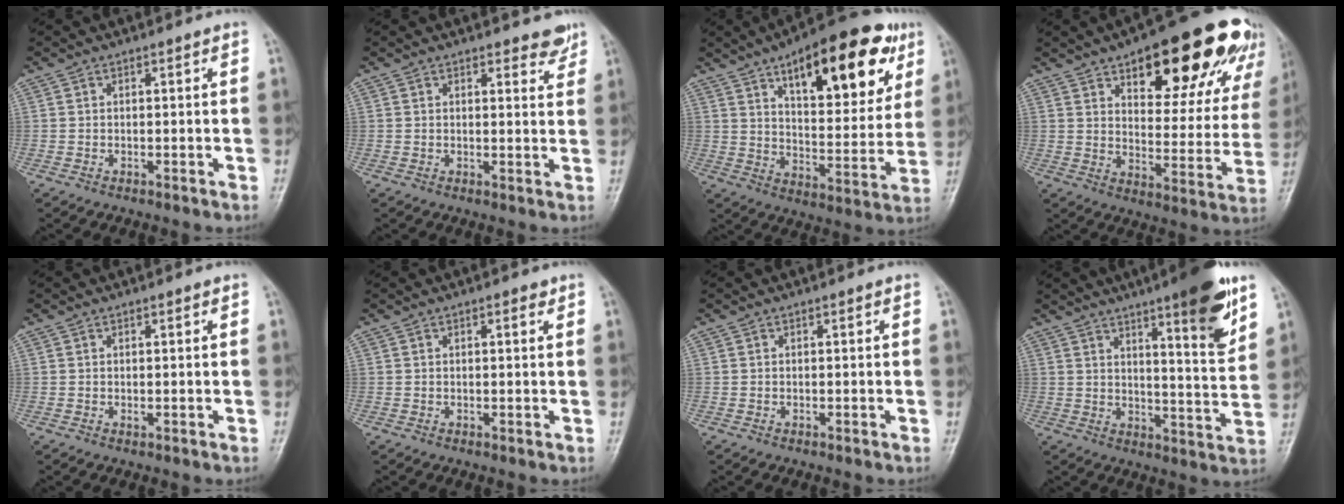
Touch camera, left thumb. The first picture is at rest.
{"total": 3.5, "force": [2.8, 1.4, 1.5], "torque": [0.004, -0.017, 0.031]}
{"total": 24.1, "force": [12.1, 9.6, 18.5], "torque": [-0.221, -0.033, 0.180]}
{"total": 26.1, "force": [15.6, 10.4, 18.2], "torque": [-0.191, -0.045, 0.212]}
{"total": 0.9, "force": [0.4, 0.4, 0.7], "torque": [-0.011, -0.001, 0.006]}
{"total": 1.3, "force": [0.7, 0.4, 1.0], "torque": [-0.012, -0.001, 0.008]}
{"total": 0.0}
{"total": 14.7, "force": [8.6, 2.5, 11.6], "torque": [-0.146, -0.049, 0.124]}